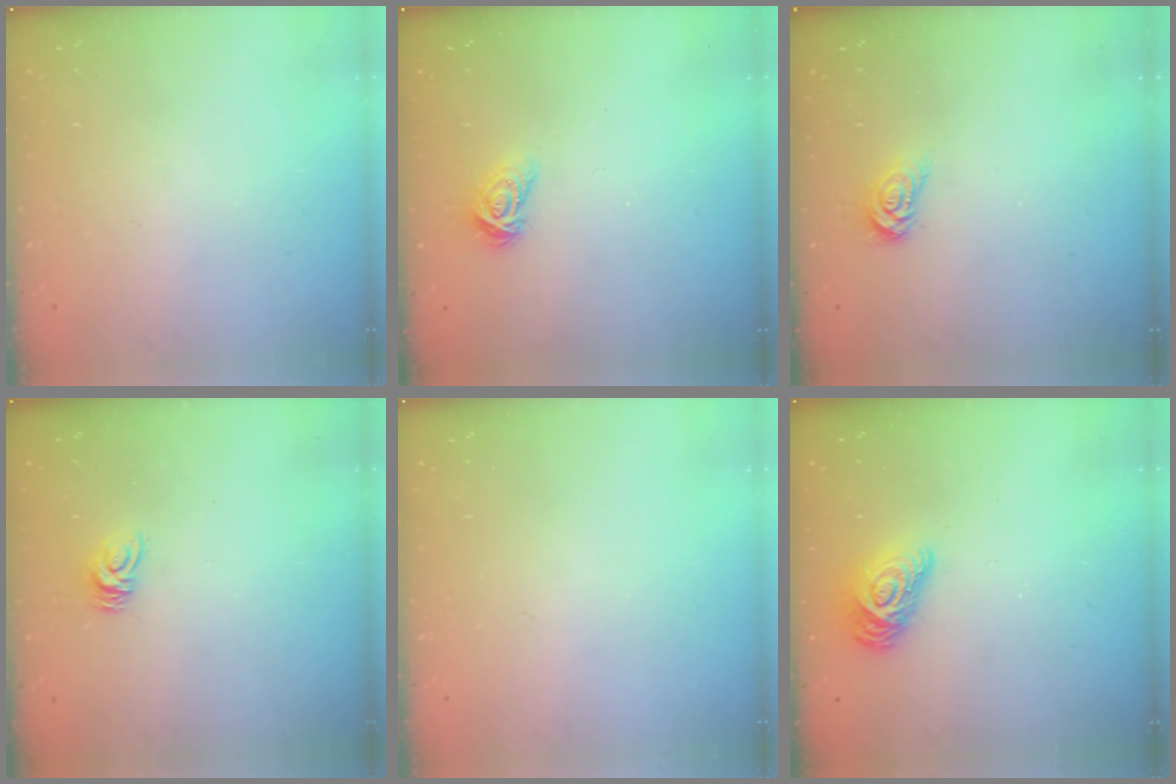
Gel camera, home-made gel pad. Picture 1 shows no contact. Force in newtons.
{"total": 4.1, "press": 4.0, "slide": 0.6}
{"total": 4.0, "press": 3.9, "slide": 0.2}
{"total": 5.0, "press": 5.0, "slide": 0.3}
{"total": 0.0}
{"total": 11.3, "press": 11.3, "slide": 0.4}